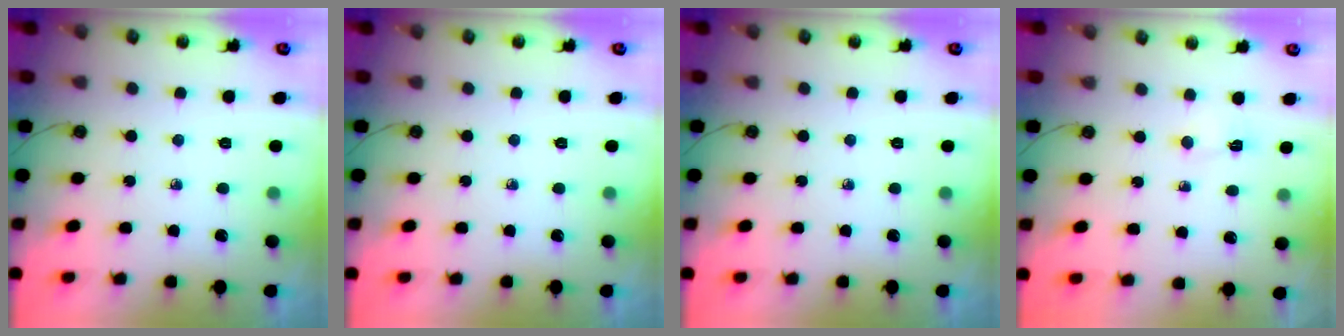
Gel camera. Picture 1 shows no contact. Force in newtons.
{"total": 0.0}
{"total": 0.0}
{"total": 2.5, "press": 2.5, "slide": 0.5}